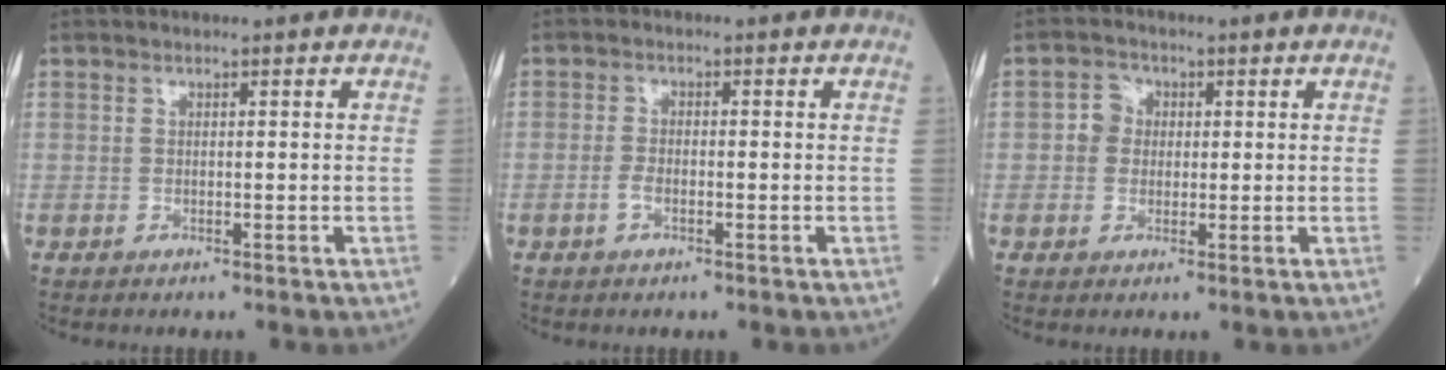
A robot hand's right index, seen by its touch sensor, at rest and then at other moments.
{"total": 1.8, "force": [-0.9, 0.8, 1.3], "torque": [-0.028, 0.003, -0.017]}
{"total": 2.8, "force": [0.1, 2.6, 0.9], "torque": [-0.010, 0.010, 0.000]}